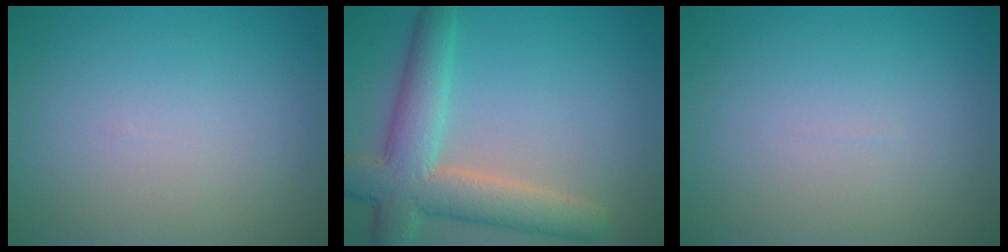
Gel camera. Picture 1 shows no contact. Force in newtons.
{"total": 6.9, "press": 6.9, "slide": 0.6}
{"total": 0.0}